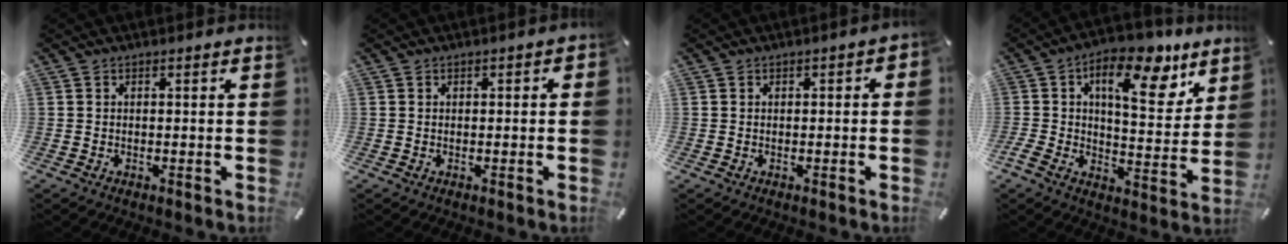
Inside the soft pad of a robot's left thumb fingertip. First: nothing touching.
{"total": 0.7, "force": [-0.2, 0.6, 0.3], "torque": [-0.005, 0.003, -0.005]}
{"total": 1.0, "force": [-0.4, 0.8, 0.5], "torque": [-0.008, 0.004, -0.008]}
{"total": 17.9, "force": [8.9, 8.8, 12.9], "torque": [-0.178, -0.060, 0.140]}